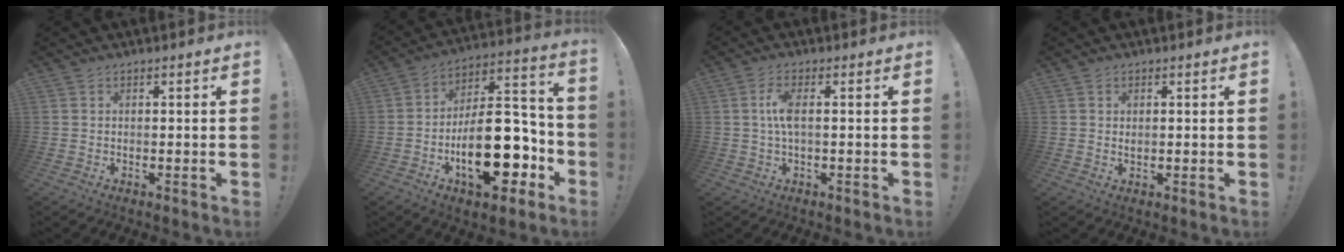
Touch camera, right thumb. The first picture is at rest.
{"total": 24.9, "force": [-8.4, 11.7, 20.3], "torque": [-0.328, 0.062, -0.119]}
{"total": 5.5, "force": [0.2, 1.7, 5.2], "torque": [-0.097, -0.001, 0.002]}
{"total": 0.6, "force": [0.3, 0.5, 0.3], "torque": [-0.001, -0.001, 0.006]}